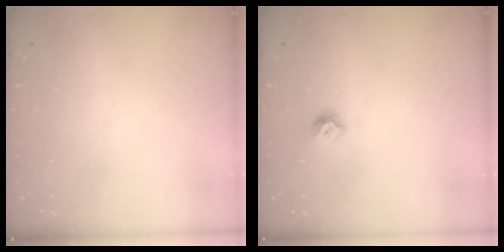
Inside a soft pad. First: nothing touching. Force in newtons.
{"total": 5.6, "press": 5.6, "slide": 0.8}